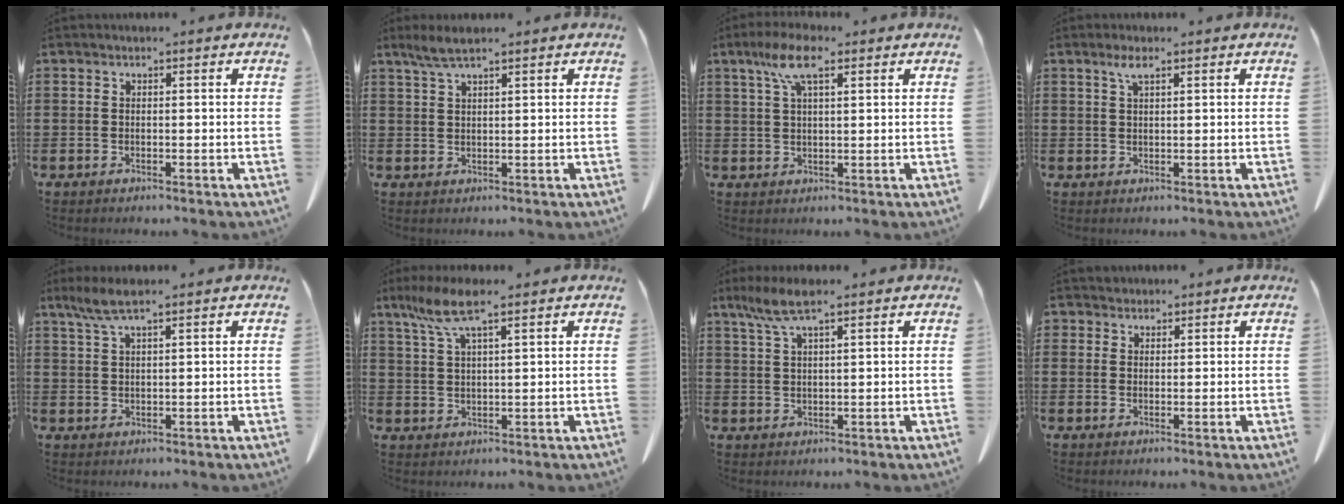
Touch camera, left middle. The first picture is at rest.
{"total": 3.0, "force": [2.1, 0.4, 2.1], "torque": [-0.044, 0.001, 0.038]}
{"total": 6.7, "force": [3.5, 1.9, 5.4], "torque": [-0.113, 0.011, 0.061]}
{"total": 2.4, "force": [1.4, 0.5, 1.8], "torque": [-0.040, 0.005, 0.024]}
{"total": 3.9, "force": [2.5, 0.7, 3.0], "torque": [-0.063, 0.001, 0.046]}
{"total": 6.7, "force": [4.1, 1.1, 5.2], "torque": [-0.115, -0.003, 0.072]}
{"total": 5.1, "force": [3.2, 0.9, 3.8], "torque": [-0.081, 0.001, 0.058]}
{"total": 1.5, "force": [1.3, 0.8, -0.2], "torque": [0.000, 0.004, 0.027]}